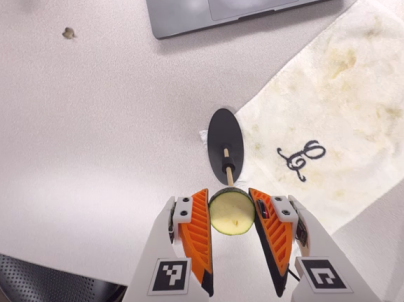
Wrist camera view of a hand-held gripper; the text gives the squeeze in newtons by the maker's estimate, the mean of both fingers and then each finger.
{"total": 9.0, "left": 8.8, "right": 9.2}